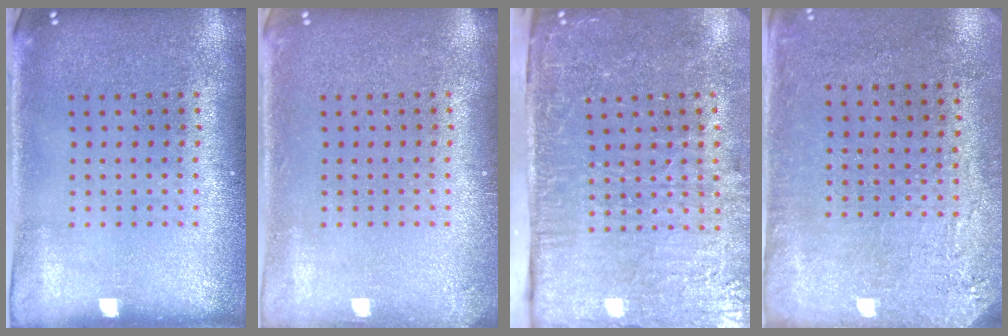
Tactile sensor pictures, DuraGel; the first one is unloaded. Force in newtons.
{"total": 0.9, "press": 0.9, "slide": 0.2}
{"total": 5.0, "press": 4.1, "slide": 2.9}
{"total": 2.8, "press": 2.4, "slide": 1.6}